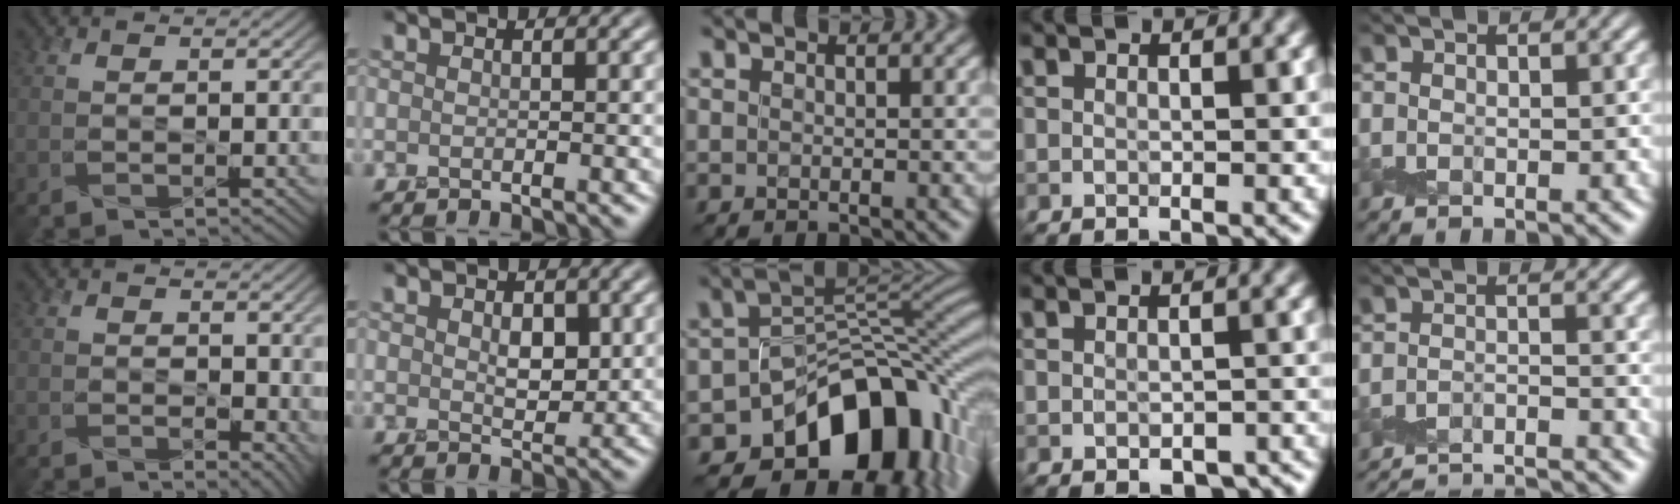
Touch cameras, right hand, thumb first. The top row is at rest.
{"thumb": {"total": 3.5, "force": [0.4, 2.4, 2.6], "torque": [-0.039, -0.013, 0.012]}, "index": {"total": 1.7, "force": [0.7, 1.2, 1.1], "torque": [-0.021, 0.004, 0.019]}, "middle": {"total": 12.2, "force": [-5.6, 7.9, 7.5], "torque": [-0.088, -0.006, -0.094]}, "ring": {"total": 2.6, "force": [-1.4, 1.5, 1.6], "torque": [-0.019, -0.009, -0.011]}, "little": {"total": 10.1, "force": [-9.9, 1.4, 1.2], "torque": [-0.005, -0.007, -0.148]}}